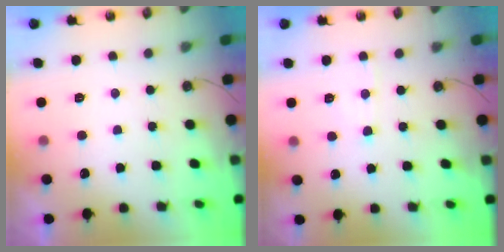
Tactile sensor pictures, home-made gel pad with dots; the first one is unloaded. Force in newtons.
{"total": 5.0, "press": 5.0, "slide": 0.6}